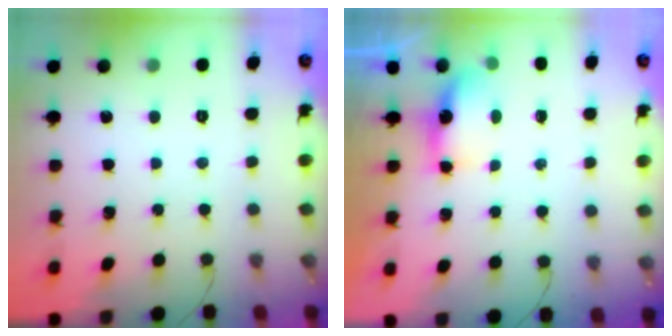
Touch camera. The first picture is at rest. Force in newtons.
{"total": 5.2, "press": 5.1, "slide": 0.5}